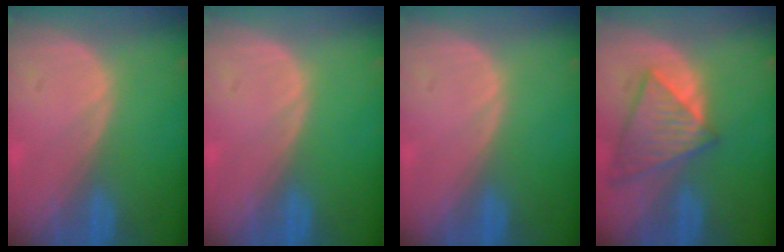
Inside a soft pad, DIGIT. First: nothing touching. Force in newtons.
{"total": 0.0}
{"total": 0.0}
{"total": 8.0, "press": 7.2, "slide": 3.6}